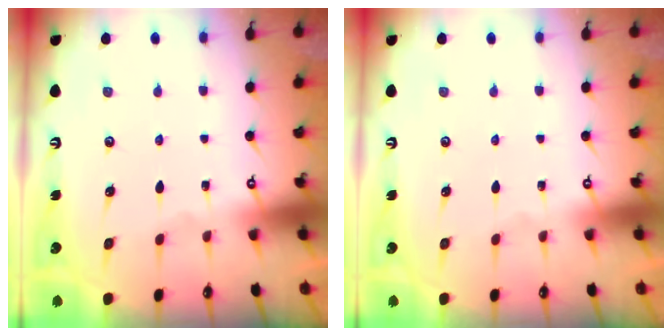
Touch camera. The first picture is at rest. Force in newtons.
{"total": 0.0}